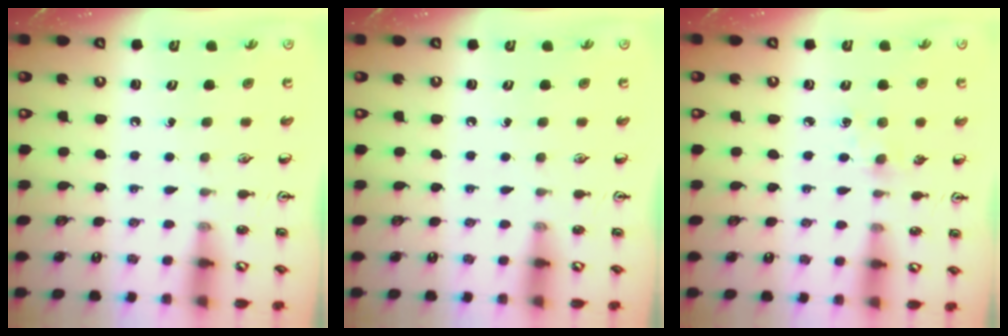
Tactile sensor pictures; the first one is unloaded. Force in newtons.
{"total": 0.0}
{"total": 3.7, "press": 3.7, "slide": 0.5}